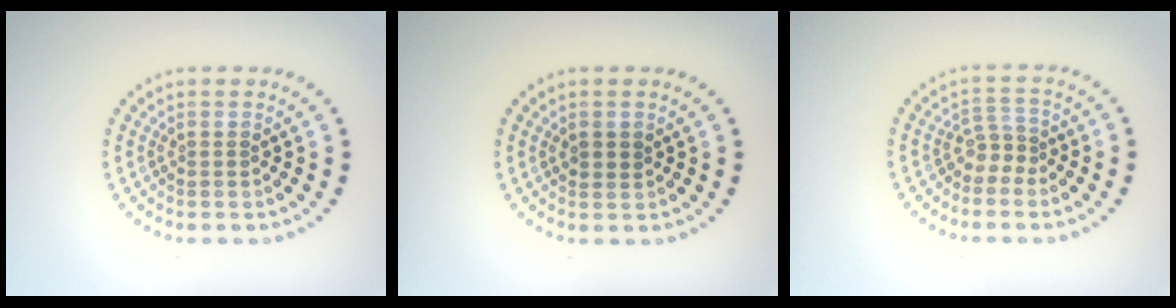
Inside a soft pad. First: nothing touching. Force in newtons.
{"total": 1.3, "press": 1.2, "slide": 0.4}
{"total": 1.9, "press": 1.2, "slide": 1.4}